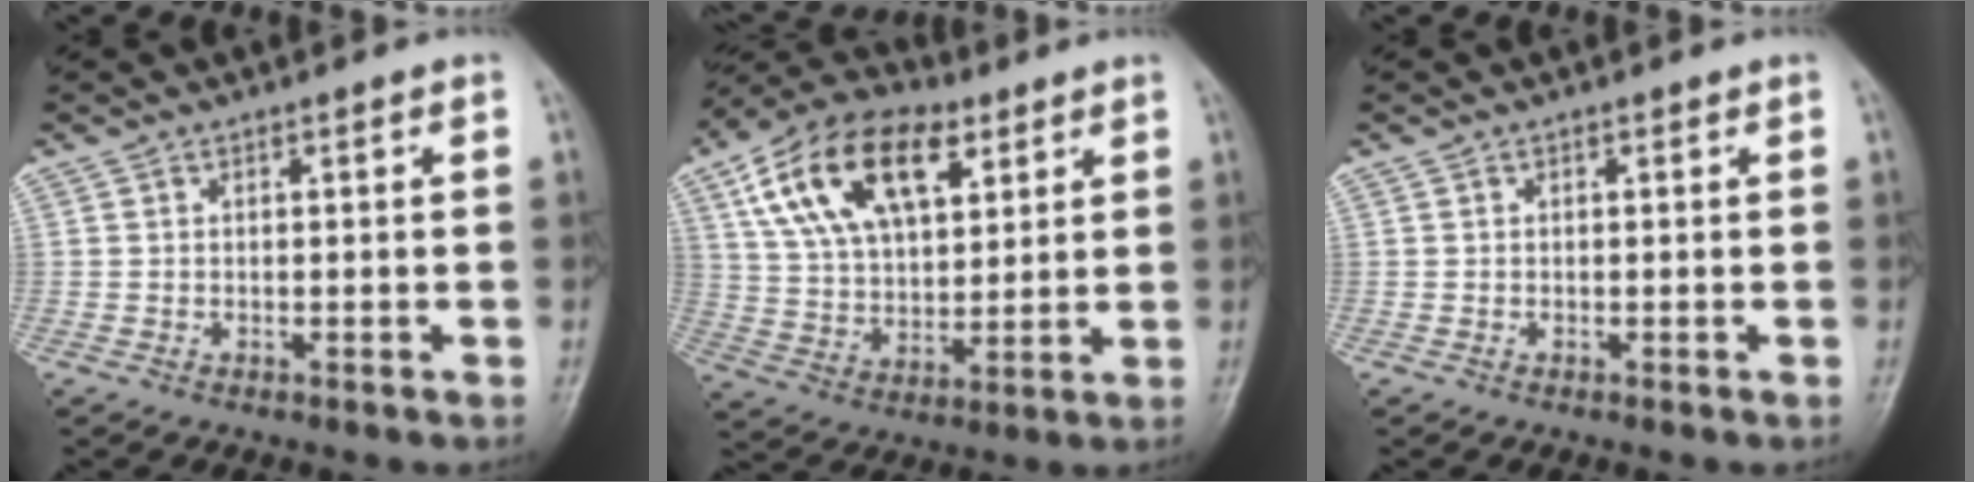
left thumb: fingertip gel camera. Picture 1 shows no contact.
{"total": 19.4, "force": [8.7, 11.0, 13.4], "torque": [-0.213, -0.011, 0.155]}
{"total": 0.0}